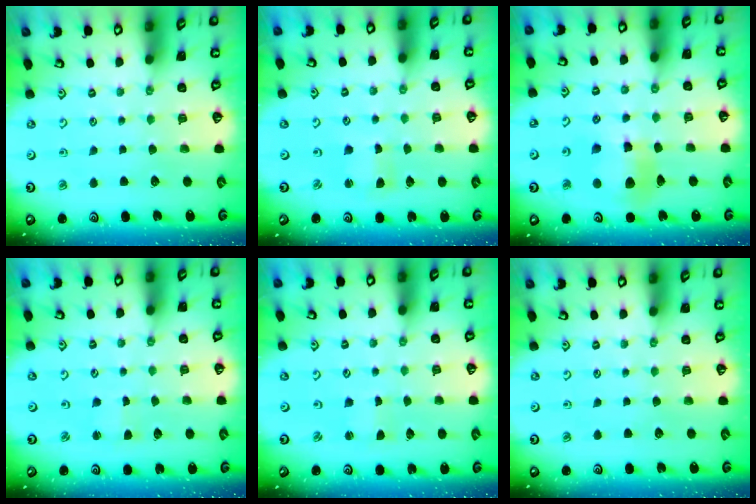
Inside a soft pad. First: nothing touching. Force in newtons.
{"total": 1.5, "press": 1.5, "slide": 0.3}
{"total": 10.3, "press": 10.2, "slide": 1.6}
{"total": 1.5, "press": 1.5, "slide": 0.2}
{"total": 0.5, "press": 0.5, "slide": 0.1}
{"total": 0.0}